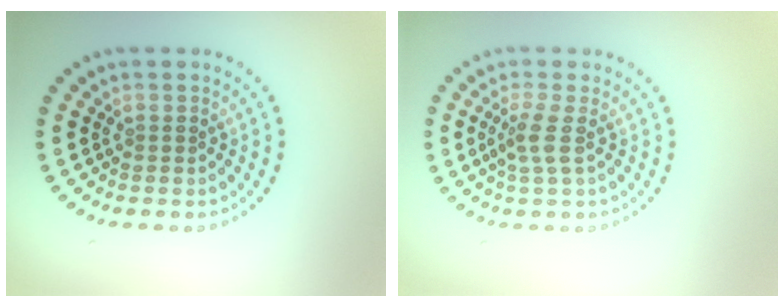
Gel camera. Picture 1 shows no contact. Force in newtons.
{"total": 2.1, "press": 1.6, "slide": 1.4}